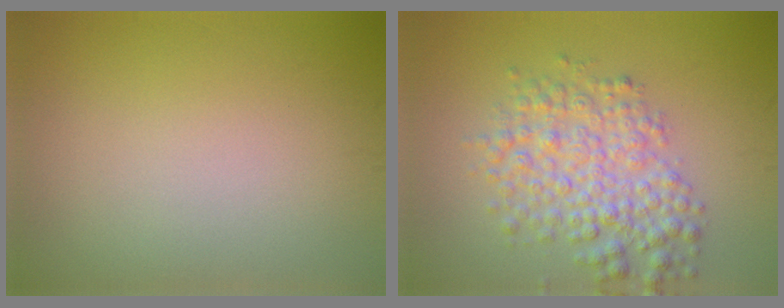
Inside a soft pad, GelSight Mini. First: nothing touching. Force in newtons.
{"total": 5.2, "press": 5.2, "slide": 0.1}